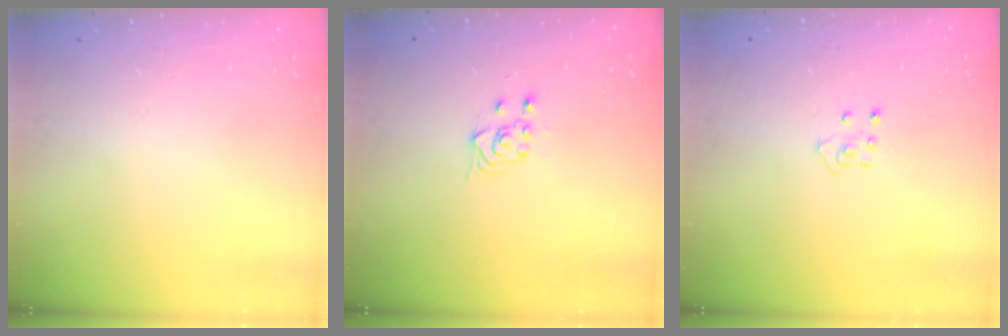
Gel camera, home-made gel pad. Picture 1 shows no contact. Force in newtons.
{"total": 3.2, "press": 2.9, "slide": 1.4}
{"total": 2.7, "press": 2.7, "slide": 0.2}